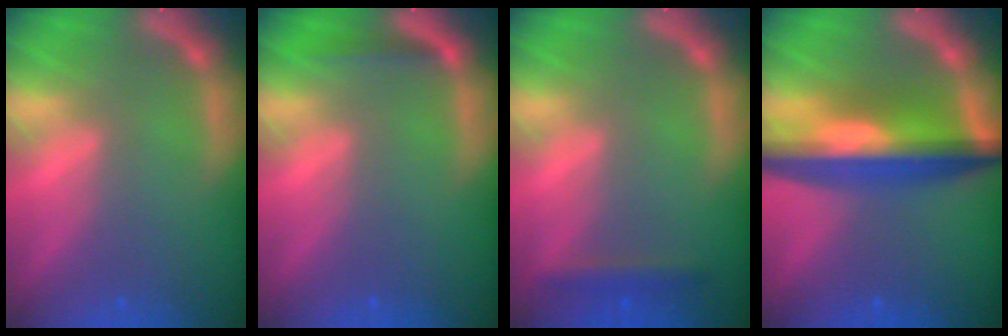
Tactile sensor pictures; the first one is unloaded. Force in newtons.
{"total": 1.4}
{"total": 1.9}
{"total": 9.6}